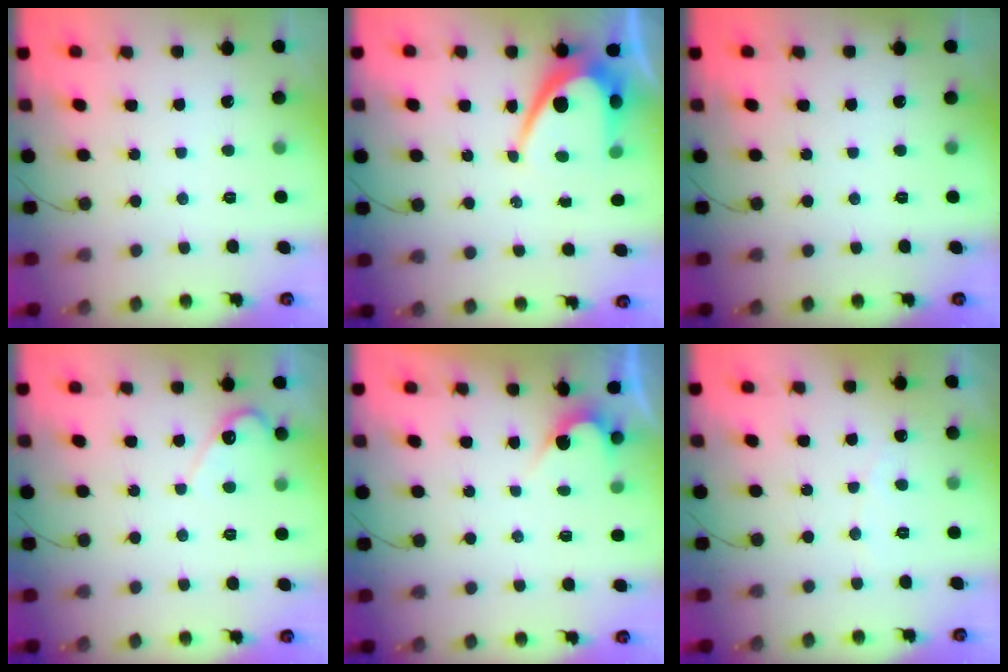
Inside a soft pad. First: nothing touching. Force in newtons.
{"total": 10.1, "press": 10.1, "slide": 0.8}
{"total": 0.0}
{"total": 4.0, "press": 4.0, "slide": 0.4}
{"total": 2.4, "press": 2.4, "slide": 0.1}
{"total": 2.4, "press": 2.4, "slide": 0.1}